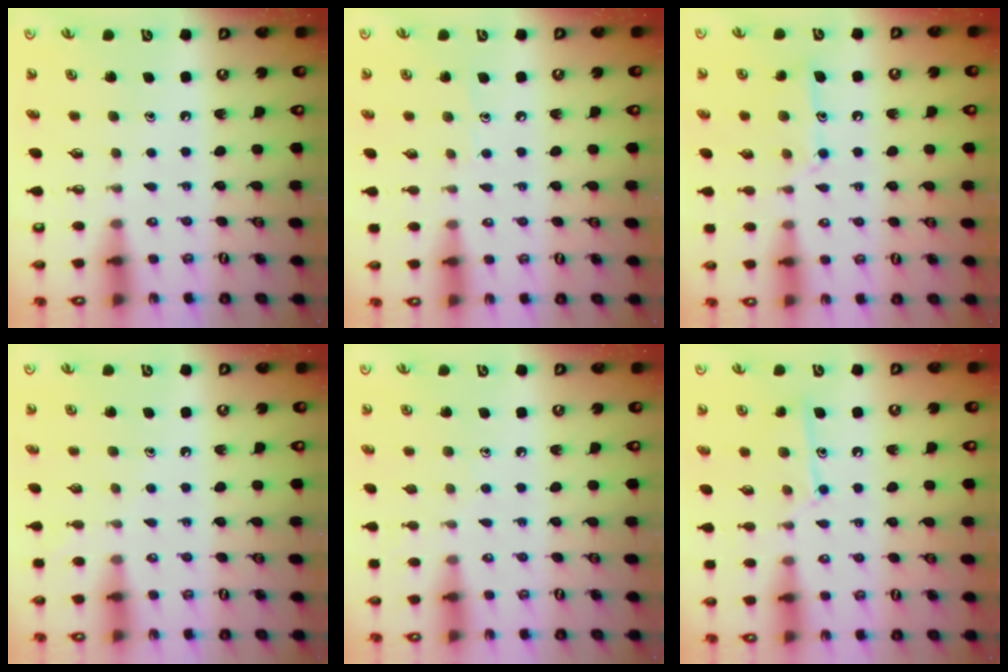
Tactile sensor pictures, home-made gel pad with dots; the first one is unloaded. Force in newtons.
{"total": 3.9, "press": 3.9, "slide": 0.5}
{"total": 10.8, "press": 10.8, "slide": 0.9}
{"total": 2.9, "press": 2.9, "slide": 0.4}
{"total": 3.8, "press": 3.8, "slide": 0.4}
{"total": 10.1, "press": 10.1, "slide": 0.8}